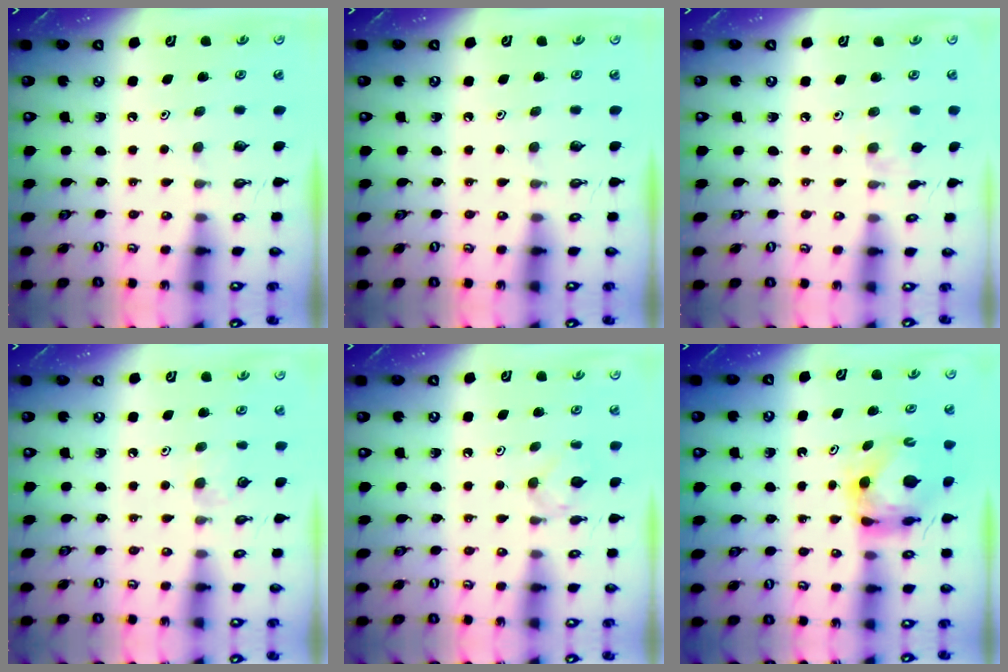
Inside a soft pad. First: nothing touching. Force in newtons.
{"total": 0.0}
{"total": 1.2, "press": 1.1, "slide": 0.4}
{"total": 3.5, "press": 3.5, "slide": 0.5}
{"total": 2.9, "press": 2.8, "slide": 0.6}
{"total": 5.6, "press": 5.5, "slide": 0.6}